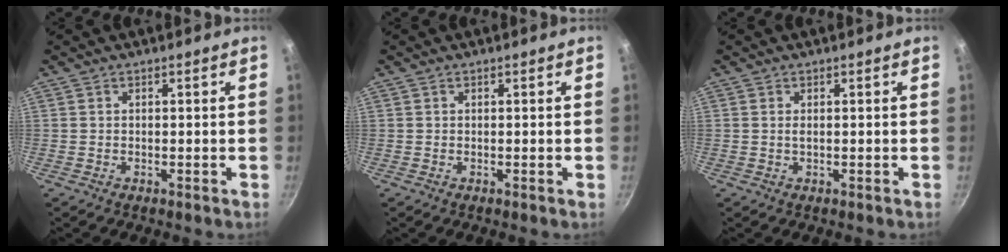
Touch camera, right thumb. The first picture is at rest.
{"total": 0.0}
{"total": 0.7, "force": [0.2, 0.2, 0.6], "torque": [-0.014, 0.000, 0.003]}